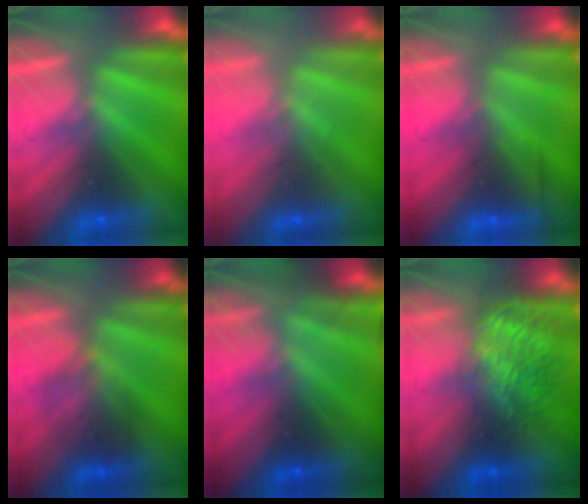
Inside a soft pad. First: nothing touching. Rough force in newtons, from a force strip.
{"total": 2.2}
{"total": 2.5}
{"total": 2.4}
{"total": 4.5}
{"total": 7.3}